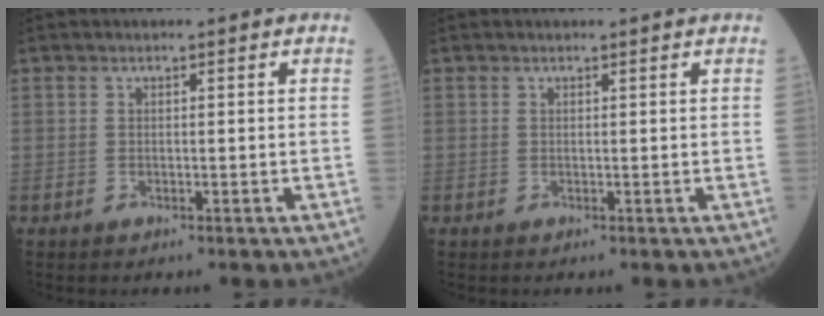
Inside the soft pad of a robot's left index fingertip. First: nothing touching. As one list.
[{"total": 0.9, "force": [0.9, -0.2, 0.1], "torque": [-0.006, -0.001, 0.011]}]